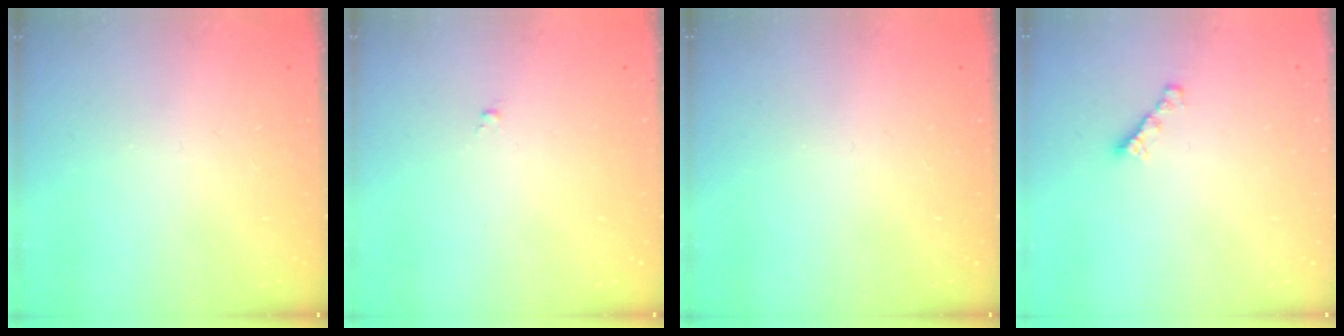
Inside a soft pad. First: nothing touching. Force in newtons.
{"total": 0.0}
{"total": 0.0}
{"total": 3.0, "press": 3.0, "slide": 0.1}